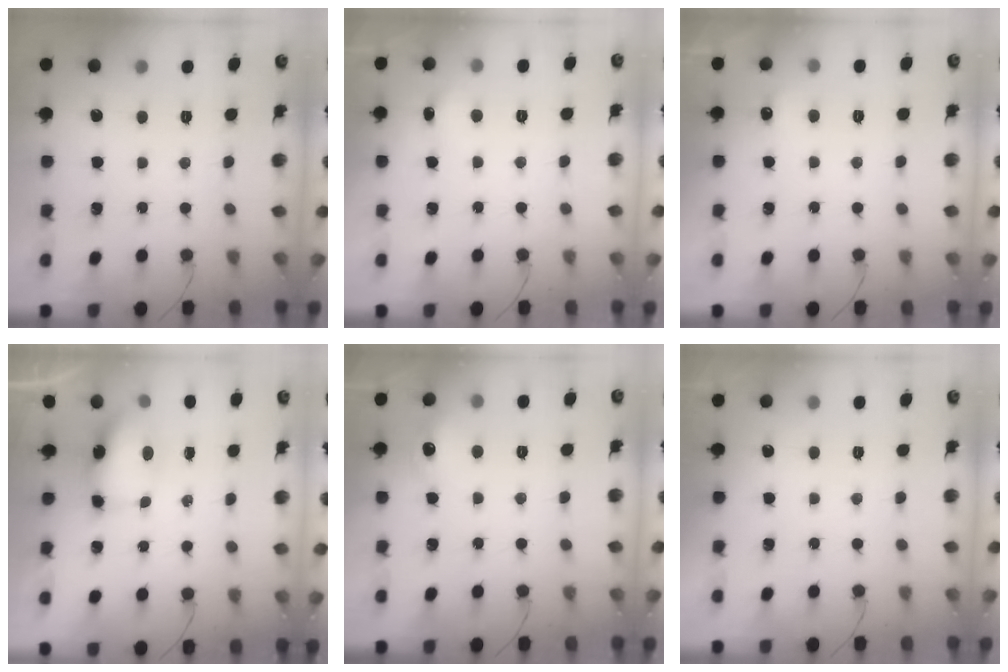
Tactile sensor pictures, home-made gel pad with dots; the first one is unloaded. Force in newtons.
{"total": 5.9, "press": 5.6, "slide": 1.6}
{"total": 8.9, "press": 3.0, "slide": 8.4}
{"total": 7.3, "press": 7.3, "slide": 0.7}
{"total": 7.8, "press": 7.7, "slide": 0.8}
{"total": 11.7, "press": 1.6, "slide": 11.6}